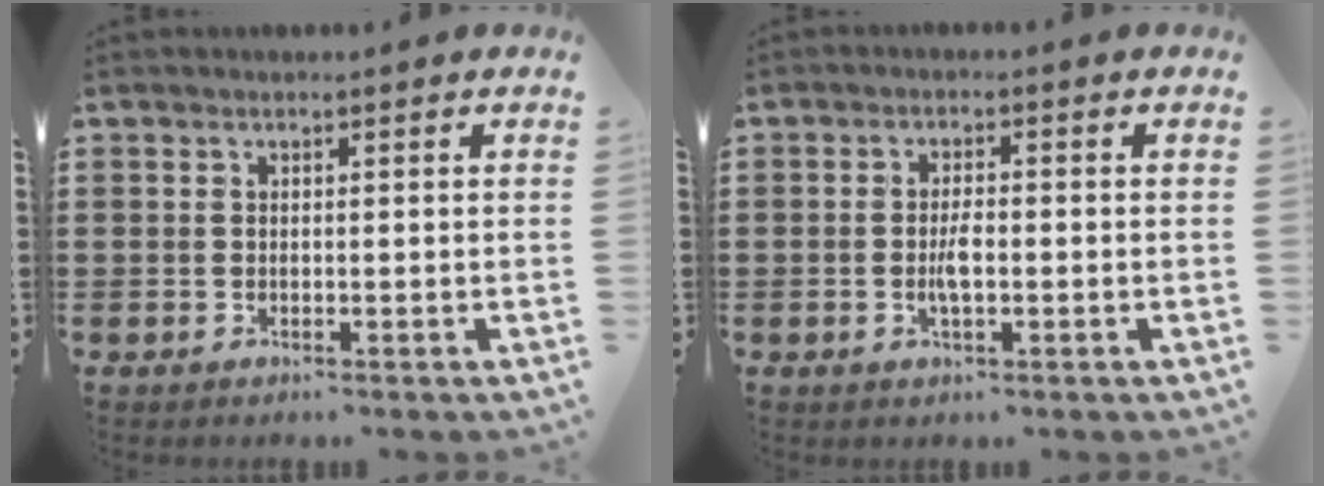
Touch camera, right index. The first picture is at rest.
{"total": 3.2, "force": [-0.6, 1.1, 3.0], "torque": [-0.067, -0.003, -0.016]}